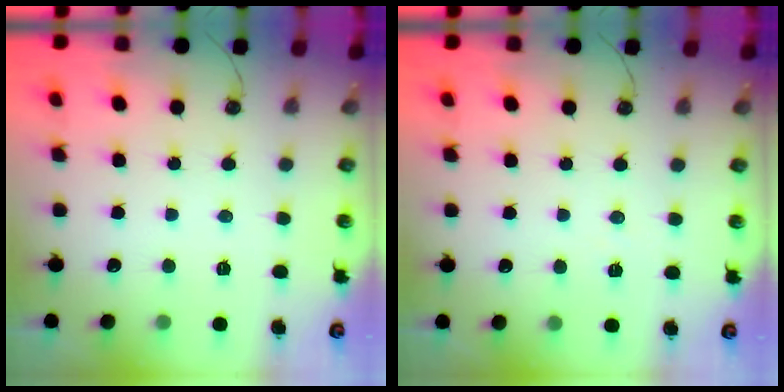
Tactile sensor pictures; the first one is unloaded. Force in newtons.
{"total": 5.1, "press": 2.7, "slide": 4.3}